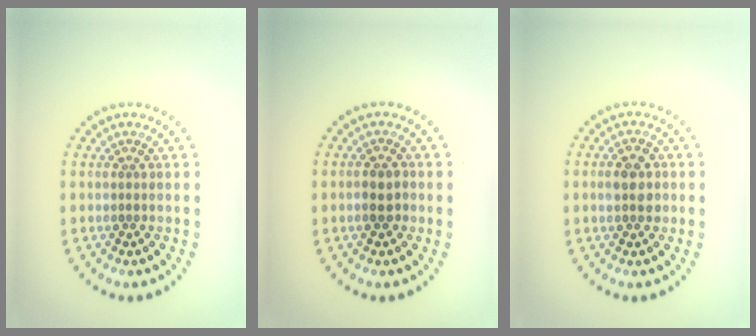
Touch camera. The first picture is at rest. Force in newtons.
{"total": 1.8, "press": 1.7, "slide": 0.4}
{"total": 2.7, "press": 2.7, "slide": 0.1}